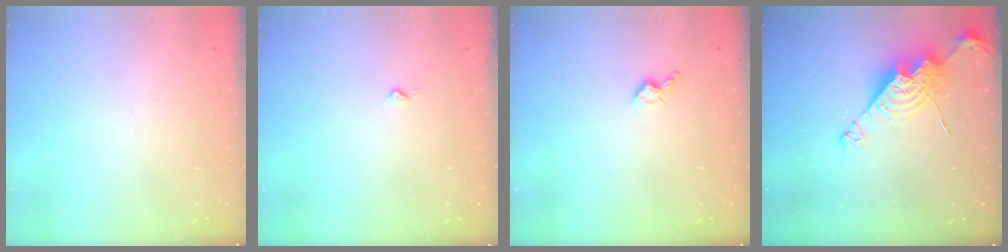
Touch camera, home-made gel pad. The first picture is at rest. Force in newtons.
{"total": 2.7, "press": 2.6, "slide": 0.4}
{"total": 4.0, "press": 3.9, "slide": 0.8}
{"total": 14.4, "press": 14.4, "slide": 1.3}